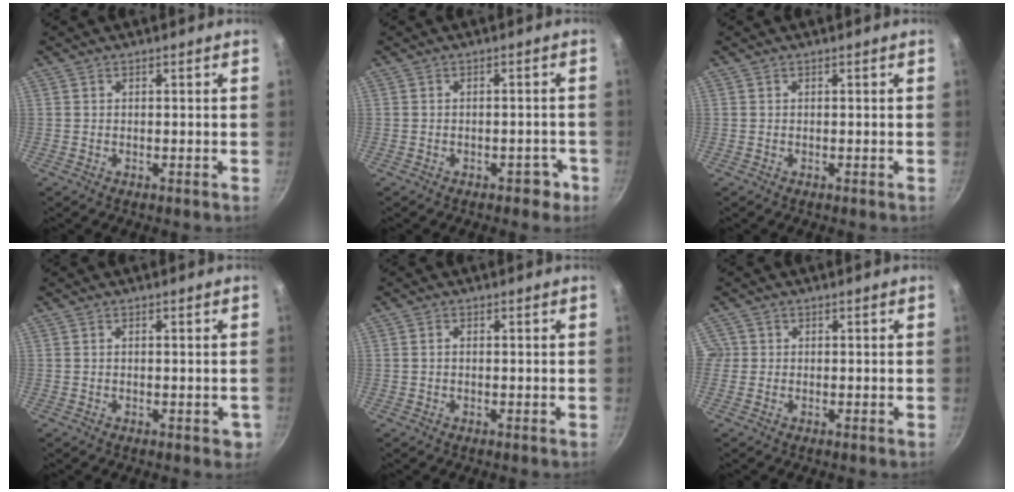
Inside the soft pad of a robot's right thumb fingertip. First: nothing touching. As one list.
[{"total": 2.9, "force": [-1.6, 1.7, 1.6], "torque": [-0.007, 0.023, -0.005]}, {"total": 0.0}, {"total": 2.2, "force": [-0.4, 1.1, 1.9], "torque": [-0.018, -0.001, -0.003]}, {"total": 0.8, "force": [0.0, 0.5, 0.7], "torque": [-0.014, 0.002, 0.001]}, {"total": 1.5, "force": [0.0, 1.5, 0.2], "torque": [0.009, 0.004, -0.004]}]